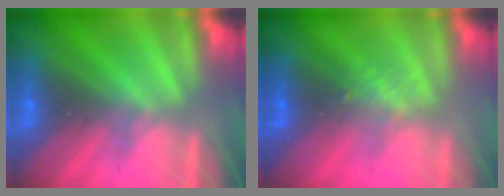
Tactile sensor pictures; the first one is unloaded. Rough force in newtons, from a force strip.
{"total": 2.4}